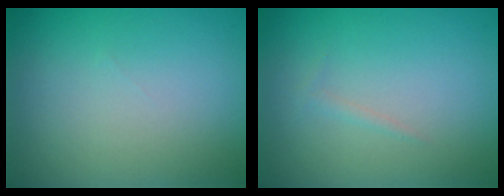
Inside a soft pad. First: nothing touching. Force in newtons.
{"total": 0.6, "press": 0.5, "slide": 0.1}